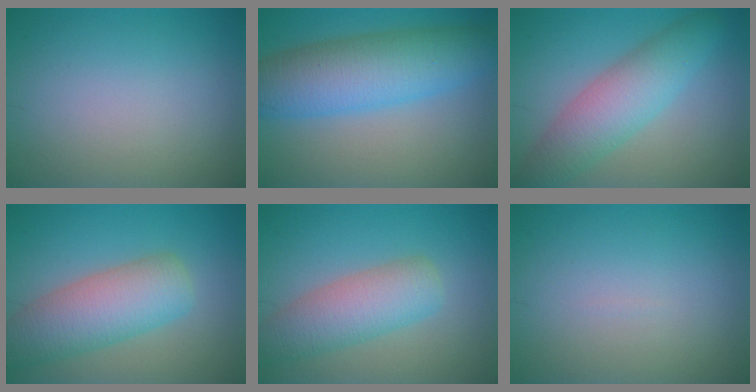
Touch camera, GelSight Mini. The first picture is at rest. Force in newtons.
{"total": 8.6, "press": 8.6, "slide": 0.2}
{"total": 5.9, "press": 5.9, "slide": 0.0}
{"total": 6.8, "press": 6.8, "slide": 0.5}
{"total": 5.3, "press": 5.3, "slide": 0.4}
{"total": 0.0}